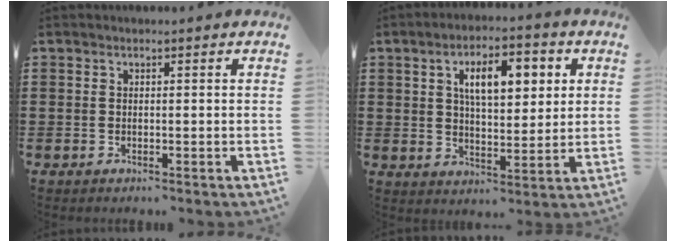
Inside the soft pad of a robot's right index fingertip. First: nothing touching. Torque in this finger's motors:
{"motor_torque": [1.04, 0.25, 0.82, 0.19]}